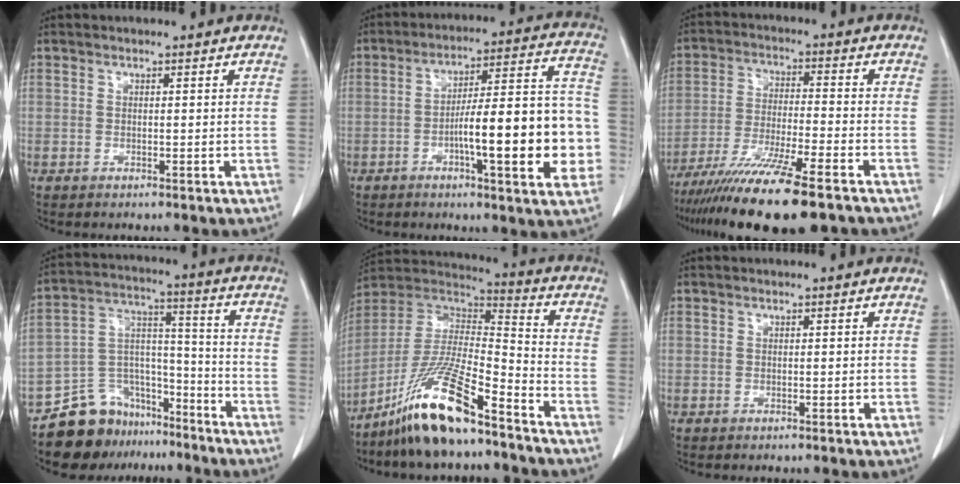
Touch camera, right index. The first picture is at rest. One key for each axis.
{"total": 18.4, "fx": -4.1, "fy": 3.0, "fz": 17.7, "tx": -0.225, "ty": 0.029, "tz": -0.056}
{"total": 15.6, "fx": -11.8, "fy": 0.4, "fz": 10.1, "tx": -0.187, "ty": -0.049, "tz": -0.199}
{"total": 13.2, "fx": -10.9, "fy": 6.8, "fz": 2.7, "tx": -0.045, "ty": 0.063, "tz": -0.186}
{"total": 16.4, "fx": -11.6, "fy": 2.0, "fz": 11.4, "tx": -0.235, "ty": -0.009, "tz": -0.214}
{"total": 0.0}